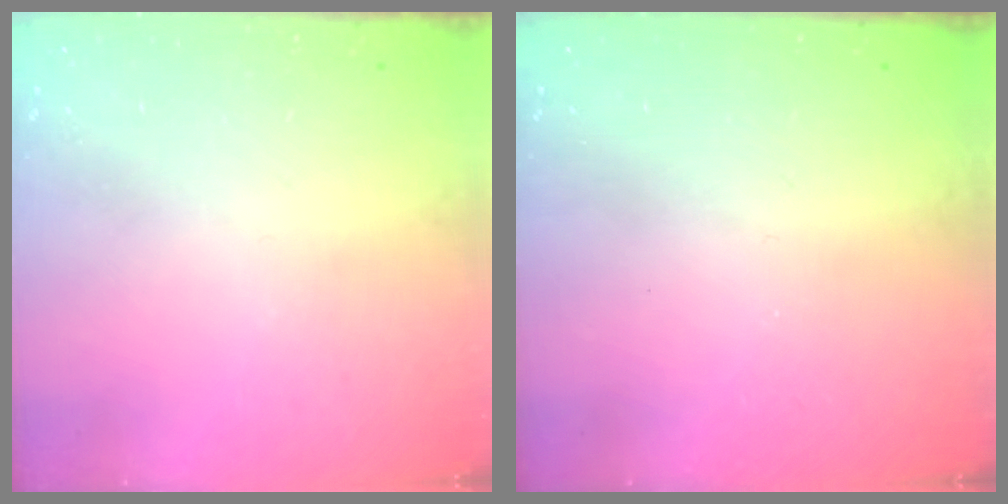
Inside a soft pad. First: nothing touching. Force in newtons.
{"total": 0.0}